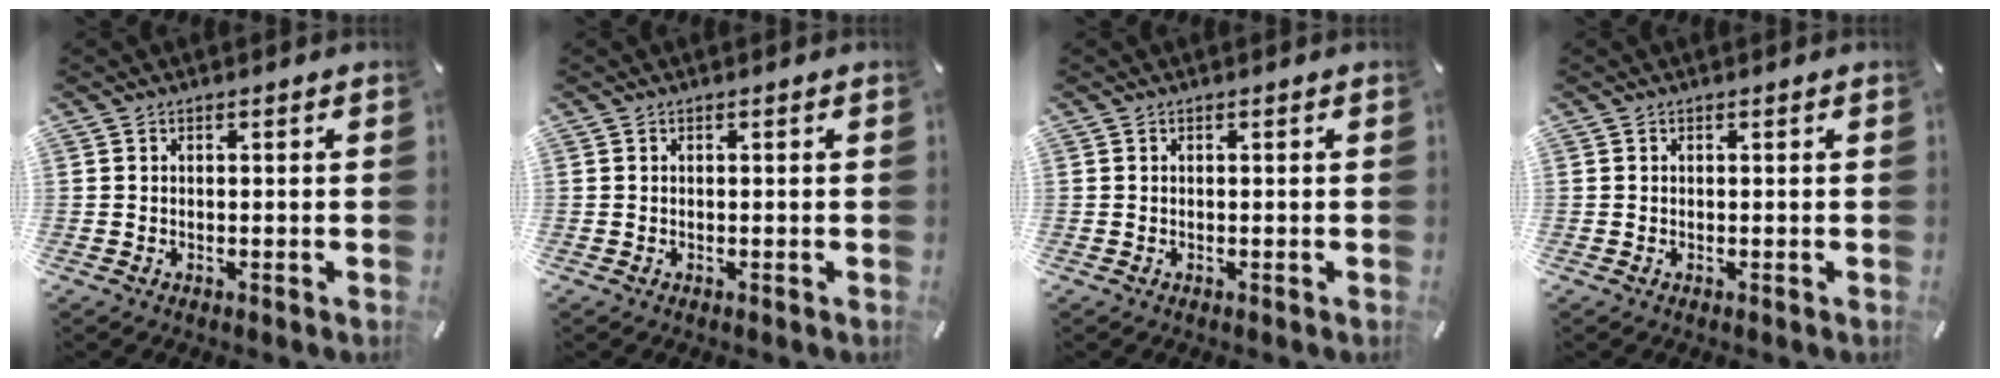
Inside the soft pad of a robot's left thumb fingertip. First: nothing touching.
{"total": 0.0}
{"total": 0.0}
{"total": 0.0}